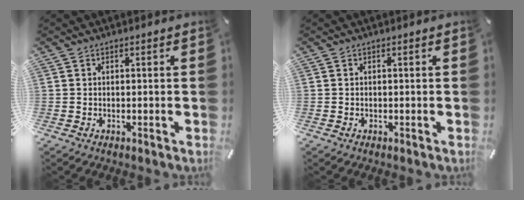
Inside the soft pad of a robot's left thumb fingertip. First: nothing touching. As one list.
[{"total": 0.0}]